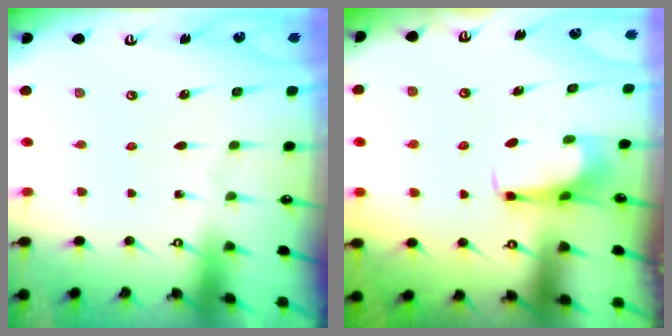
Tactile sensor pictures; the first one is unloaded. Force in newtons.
{"total": 3.0, "press": 2.9, "slide": 0.4}